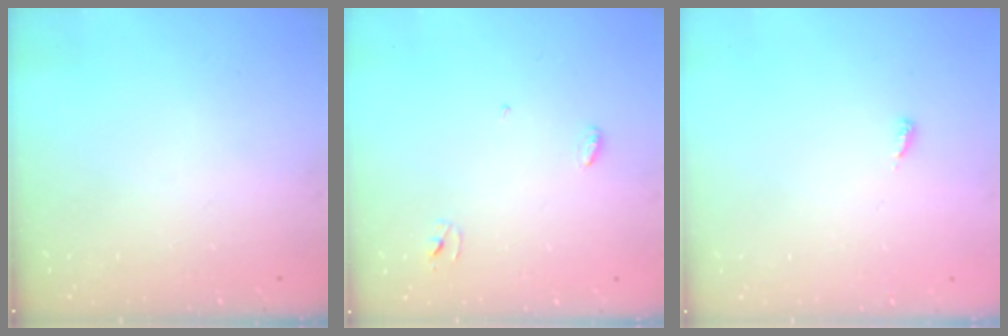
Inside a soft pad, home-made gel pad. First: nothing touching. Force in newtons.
{"total": 3.2, "press": 3.2, "slide": 0.3}
{"total": 2.9, "press": 2.9, "slide": 0.2}